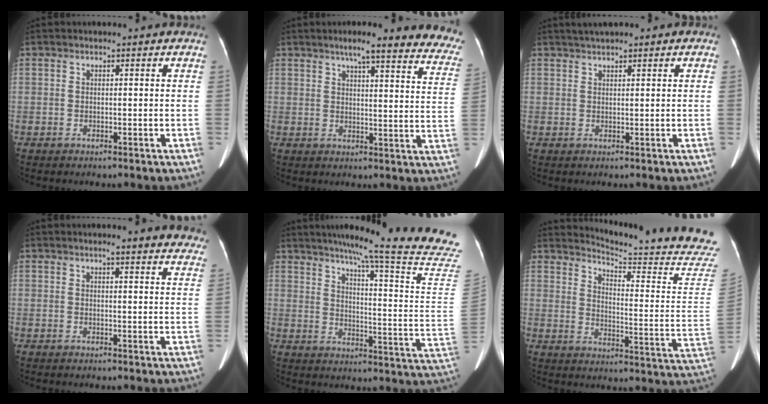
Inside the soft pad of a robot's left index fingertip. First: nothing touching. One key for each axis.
{"total": 19.7, "fx": 17.2, "fy": 2.8, "fz": 9.3, "tx": -0.093, "ty": -0.029, "tz": 0.184}
{"total": 2.6, "fx": 2.0, "fy": 0.7, "fz": 1.6, "tx": -0.032, "ty": 0.018, "tz": 0.036}
{"total": 10.7, "fx": 9.6, "fy": 1.8, "fz": 4.4, "tx": -0.026, "ty": -0.002, "tz": 0.088}
{"total": 26.4, "fx": 22.8, "fy": -2.3, "fz": 13.1, "tx": -0.187, "ty": -0.116, "tz": 0.278}
{"total": 23.1, "fx": 22.2, "fy": -0.7, "fz": 6.3, "tx": -0.097, "ty": -0.163, "tz": 0.256}